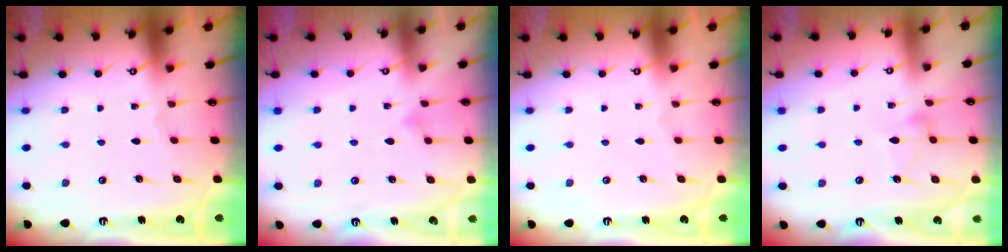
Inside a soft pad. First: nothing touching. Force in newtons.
{"total": 5.6, "press": 5.5, "slide": 0.5}
{"total": 0.0}
{"total": 4.5, "press": 4.5, "slide": 0.3}